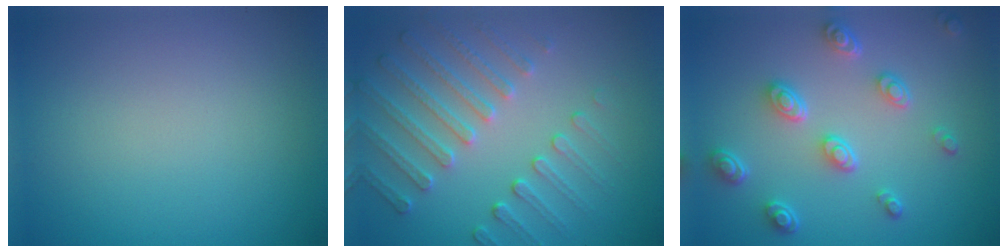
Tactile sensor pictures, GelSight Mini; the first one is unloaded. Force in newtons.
{"total": 4.2, "press": 3.6, "slide": 2.1}
{"total": 4.4, "press": 3.4, "slide": 2.9}